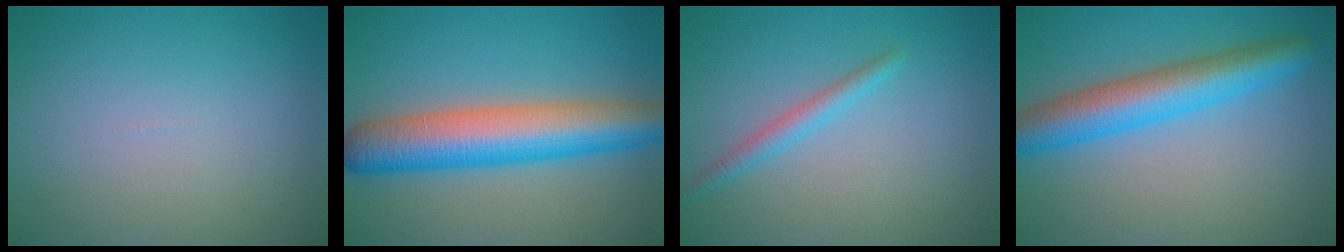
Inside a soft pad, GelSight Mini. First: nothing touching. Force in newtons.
{"total": 9.1, "press": 9.1, "slide": 0.2}
{"total": 1.8, "press": 1.8, "slide": 0.1}
{"total": 6.5, "press": 6.5, "slide": 0.3}